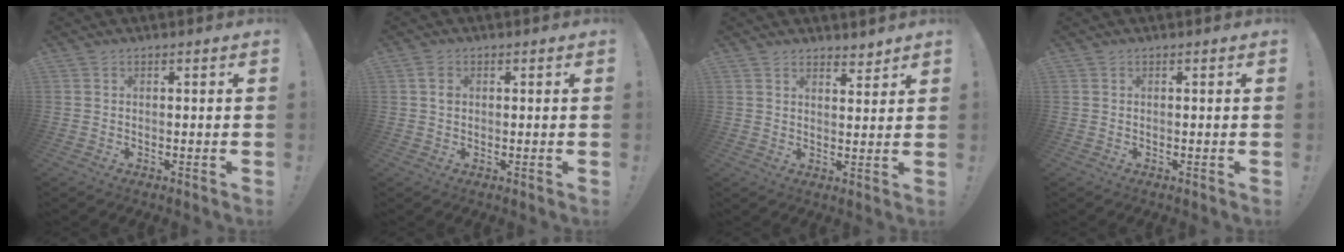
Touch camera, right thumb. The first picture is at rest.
{"total": 1.9, "force": [0.4, 1.5, 1.2], "torque": [-0.018, 0.003, 0.005]}
{"total": 3.7, "force": [3.3, 1.3, 1.0], "torque": [0.003, -0.028, 0.057]}
{"total": 0.0}